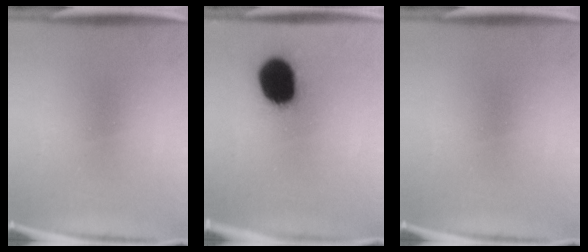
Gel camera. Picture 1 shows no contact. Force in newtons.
{"total": 18.2}
{"total": 0.0}